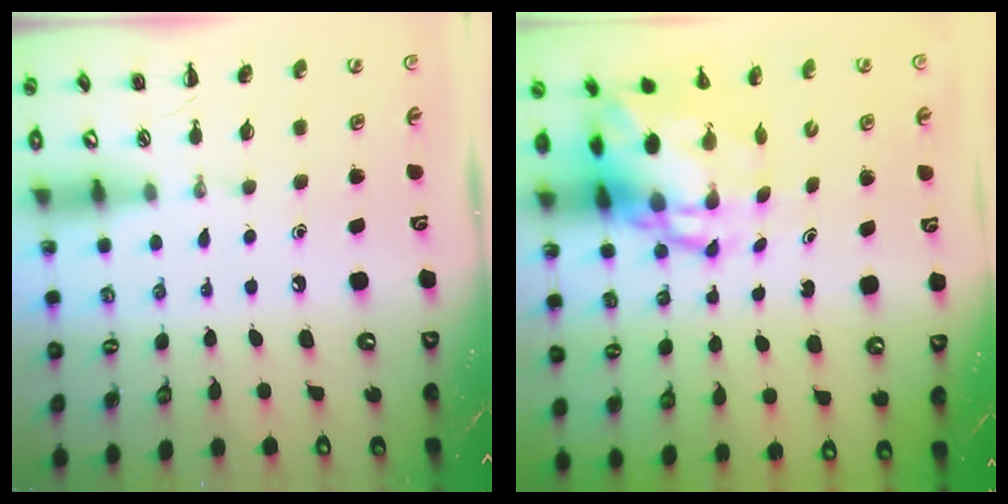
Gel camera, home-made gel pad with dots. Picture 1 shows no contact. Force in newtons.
{"total": 7.8, "press": 7.6, "slide": 1.8}